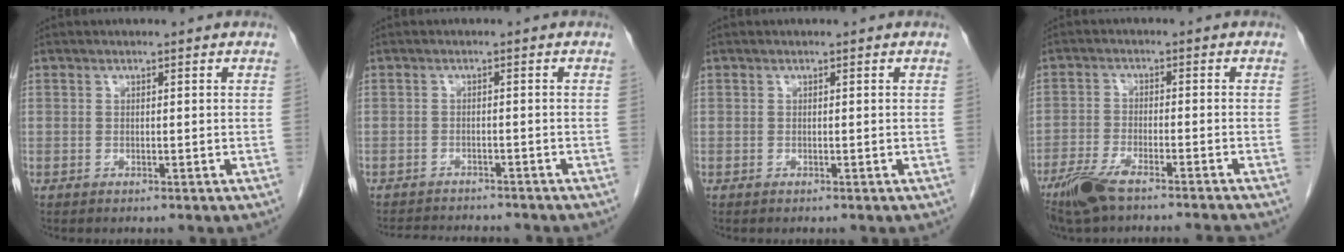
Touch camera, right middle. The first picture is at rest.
{"total": 8.0, "force": [-7.5, 1.6, 2.2], "torque": [-0.031, -0.001, -0.101]}
{"total": 0.0}
{"total": 9.2, "force": [-7.7, 0.4, 5.0], "torque": [-0.089, -0.017, -0.132]}